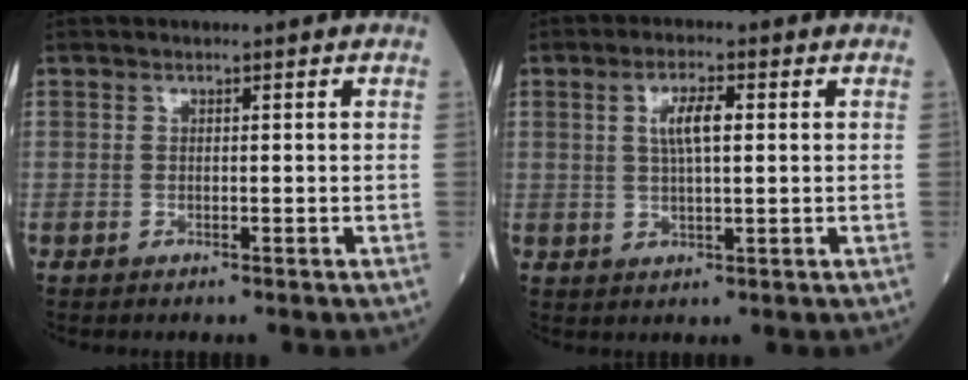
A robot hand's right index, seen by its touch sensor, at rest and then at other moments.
{"total": 4.6, "force": [1.2, 1.0, 4.4], "torque": [-0.085, 0.007, 0.025]}